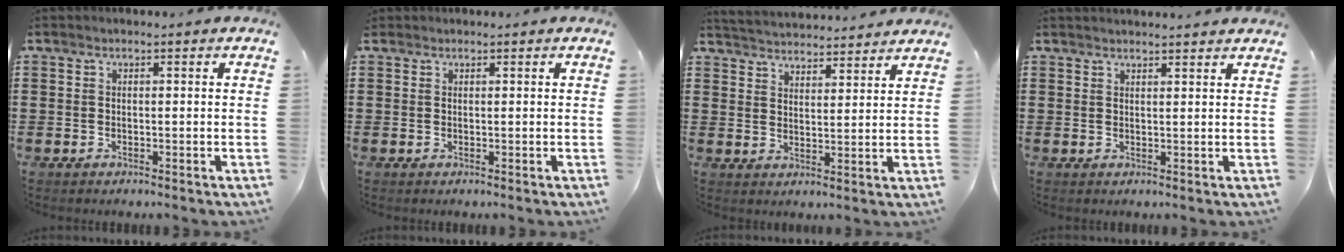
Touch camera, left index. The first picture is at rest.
{"total": 0.5, "force": [0.4, 0.3, 0.1], "torque": [-0.003, 0.003, 0.007]}
{"total": 3.7, "force": [3.7, 0.1, -0.1], "torque": [-0.013, -0.021, 0.065]}
{"total": 1.6, "force": [1.6, -0.1, 0.2], "torque": [-0.007, 0.000, 0.032]}